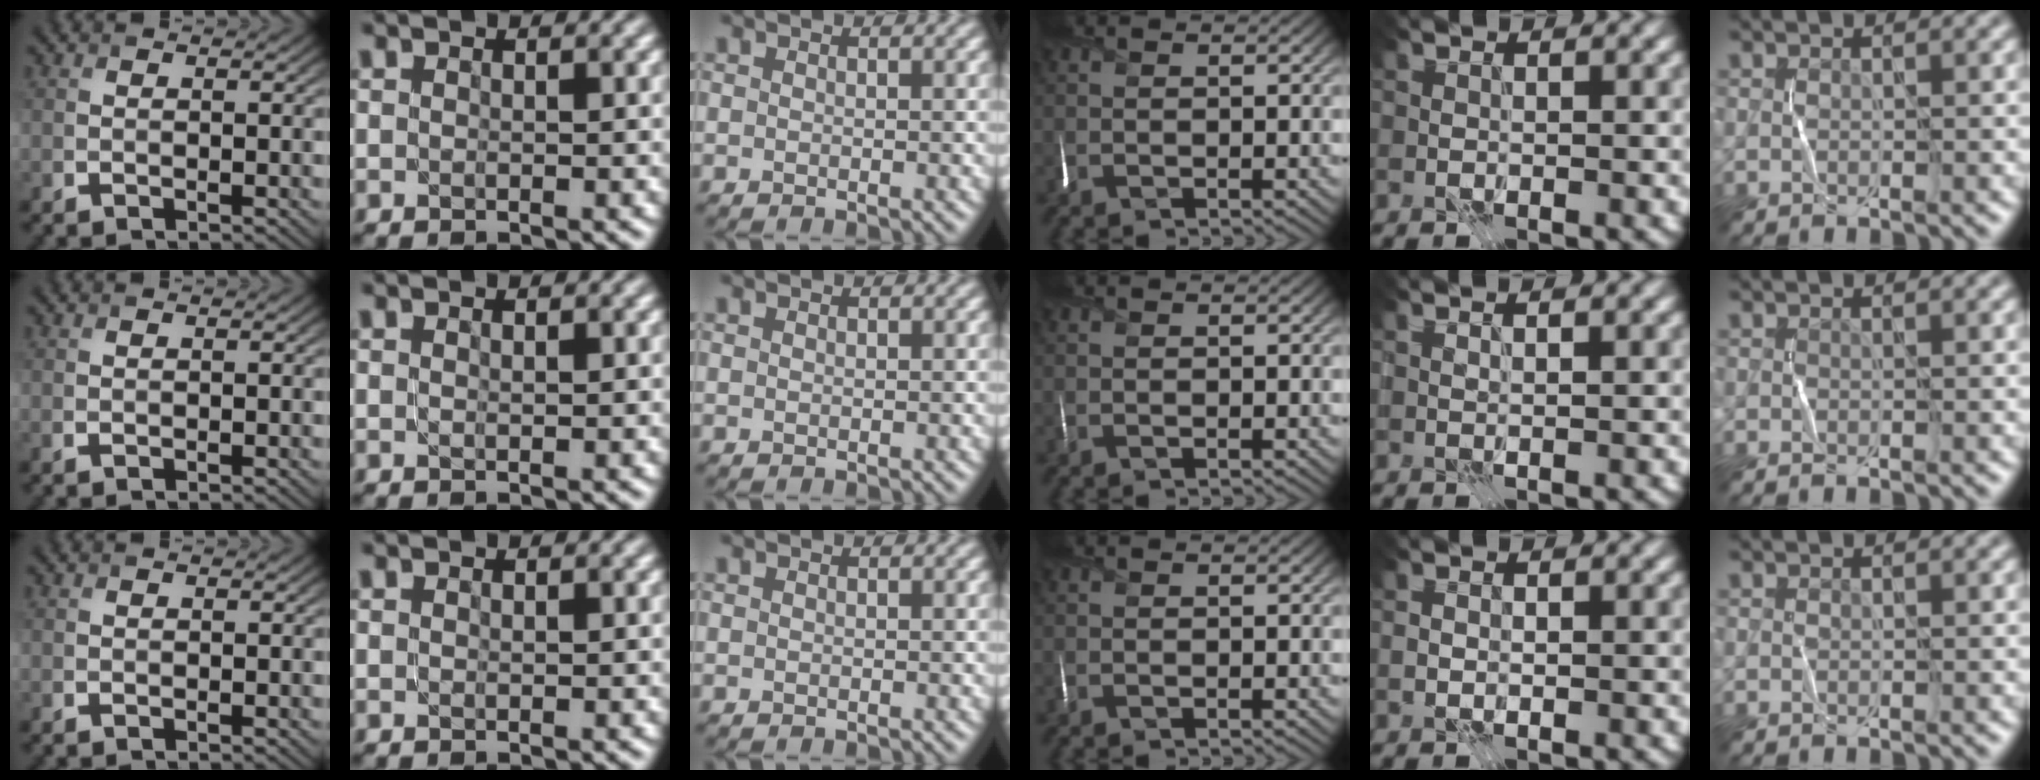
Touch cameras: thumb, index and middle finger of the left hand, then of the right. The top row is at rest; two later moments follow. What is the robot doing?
{"motion": "fold", "object": "scarf"}